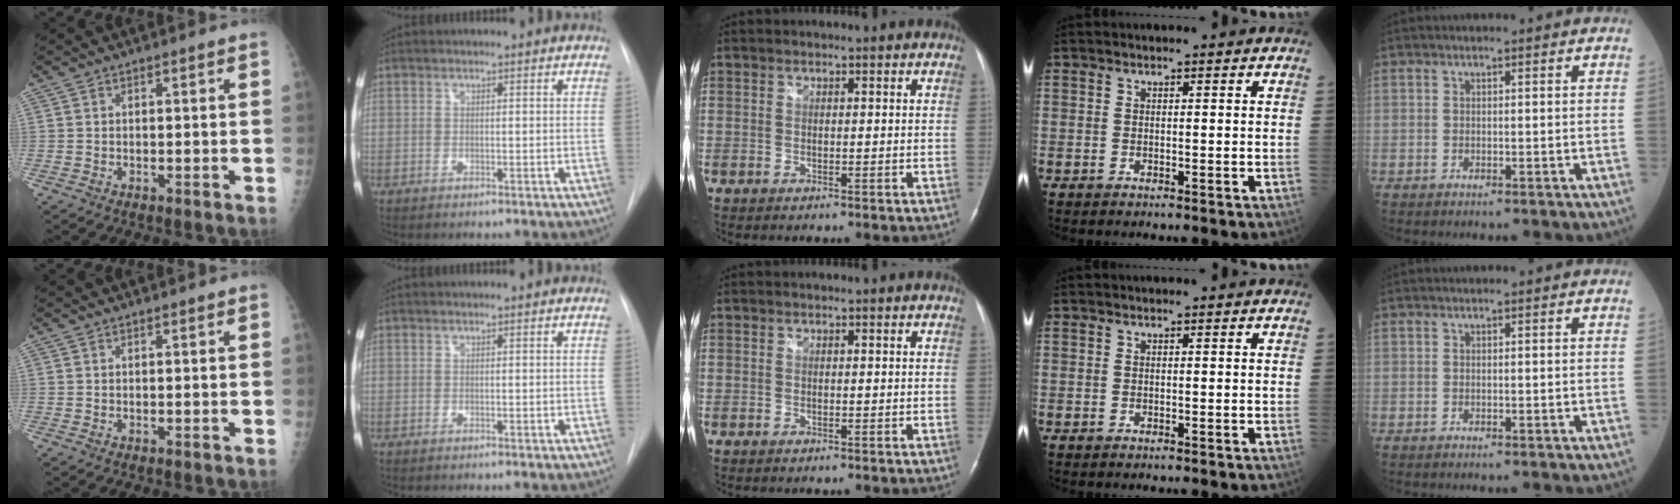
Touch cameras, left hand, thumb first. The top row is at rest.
{}